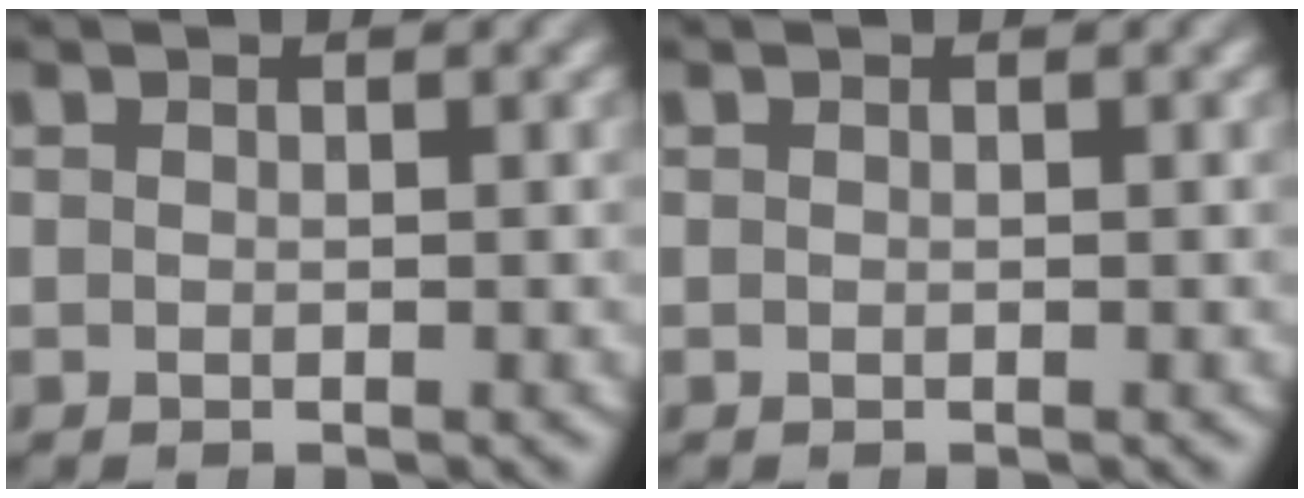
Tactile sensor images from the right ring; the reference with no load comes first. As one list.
[{"total": 0.0}]